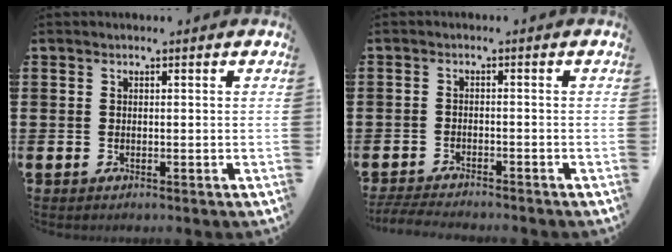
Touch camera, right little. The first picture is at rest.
{"total": 2.4, "force": [-2.4, 0.0, 0.4], "torque": [-0.007, 0.002, -0.049]}